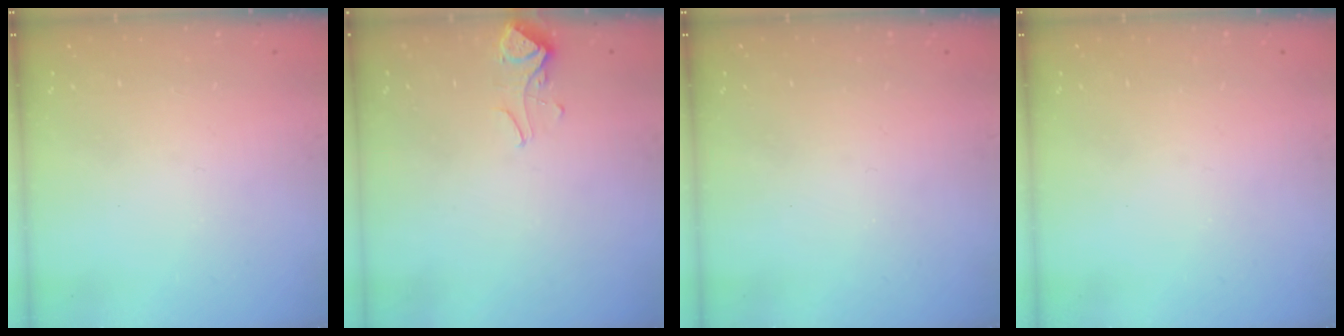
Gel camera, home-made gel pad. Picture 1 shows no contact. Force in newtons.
{"total": 3.4, "press": 3.3, "slide": 0.3}
{"total": 0.0}
{"total": 0.0}